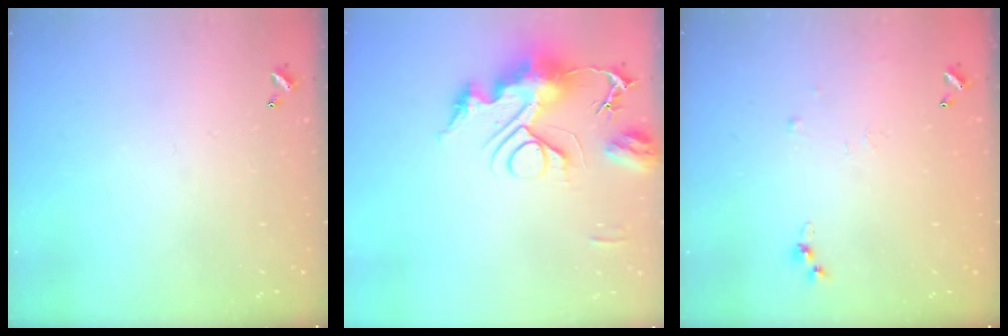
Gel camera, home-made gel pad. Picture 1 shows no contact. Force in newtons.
{"total": 14.3, "press": 14.3, "slide": 1.5}
{"total": 6.2, "press": 6.2, "slide": 0.8}